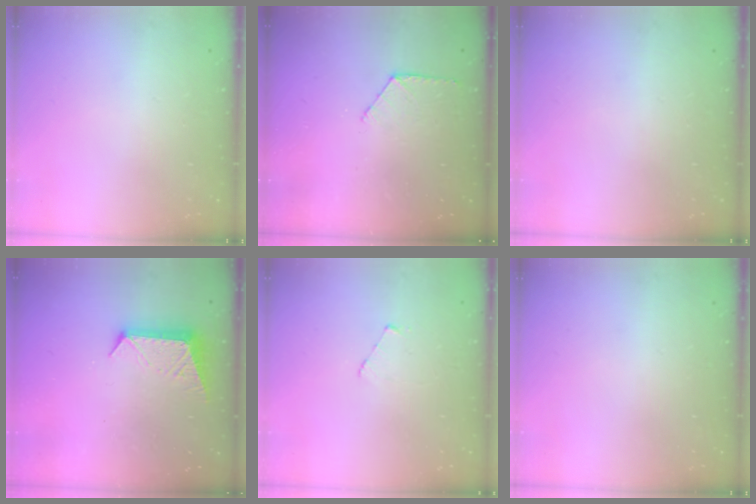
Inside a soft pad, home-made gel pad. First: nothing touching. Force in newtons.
{"total": 6.1, "press": 6.1, "slide": 0.6}
{"total": 0.0}
{"total": 9.6, "press": 9.6, "slide": 0.1}
{"total": 2.6, "press": 2.6, "slide": 0.3}
{"total": 0.0}